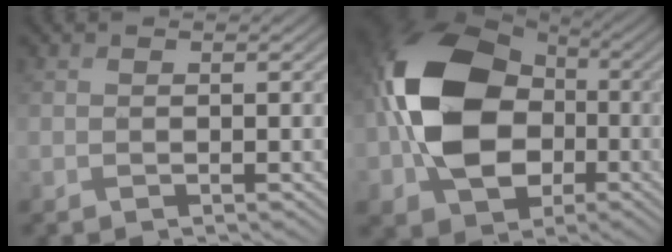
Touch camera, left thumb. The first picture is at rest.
{"total": 16.4, "force": [-1.4, 12.1, 10.9], "torque": [-0.235, -0.005, -0.031]}